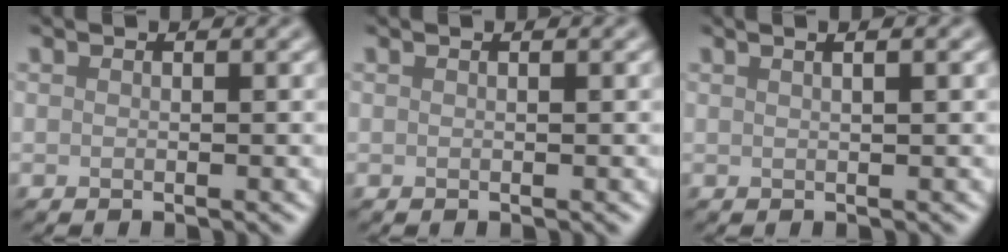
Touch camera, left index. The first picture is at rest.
{"total": 0.0}
{"total": 3.4, "force": [1.7, 1.6, 2.5], "torque": [-0.009, 0.020, -0.007]}